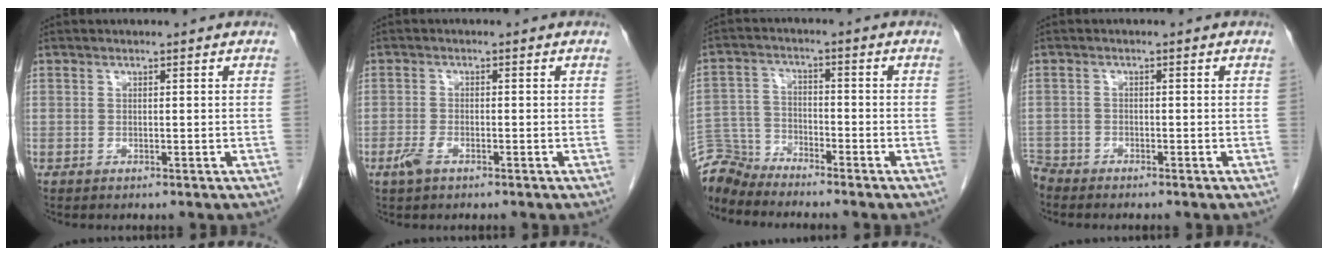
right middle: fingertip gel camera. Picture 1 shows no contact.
{"total": 2.5, "force": [-1.5, 1.0, 1.8], "torque": [-0.043, -0.001, -0.029]}
{"total": 6.2, "force": [-6.1, 0.3, -0.9], "torque": [0.011, 0.004, -0.120]}
{"total": 2.7, "force": [-2.7, 0.5, -0.1], "torque": [0.003, -0.008, -0.051]}